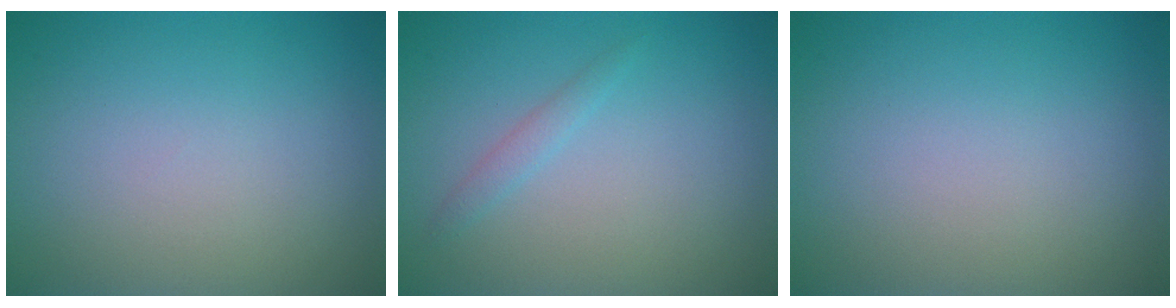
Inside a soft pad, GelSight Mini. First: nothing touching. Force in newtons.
{"total": 1.0, "press": 1.0, "slide": 0.0}
{"total": 0.0}